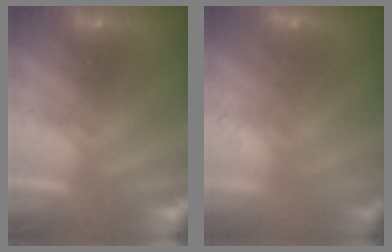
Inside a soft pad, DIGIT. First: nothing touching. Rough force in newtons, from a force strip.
{"total": 2.7}